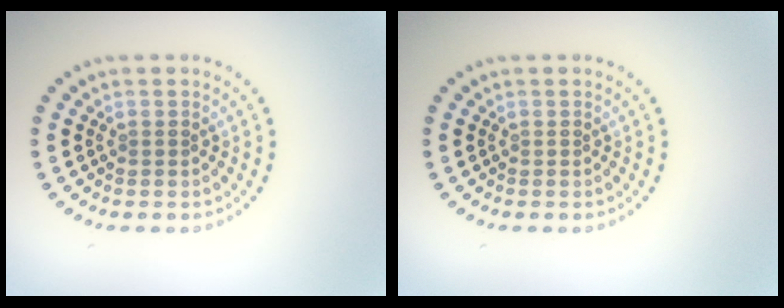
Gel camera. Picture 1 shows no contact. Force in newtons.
{"total": 0.0}